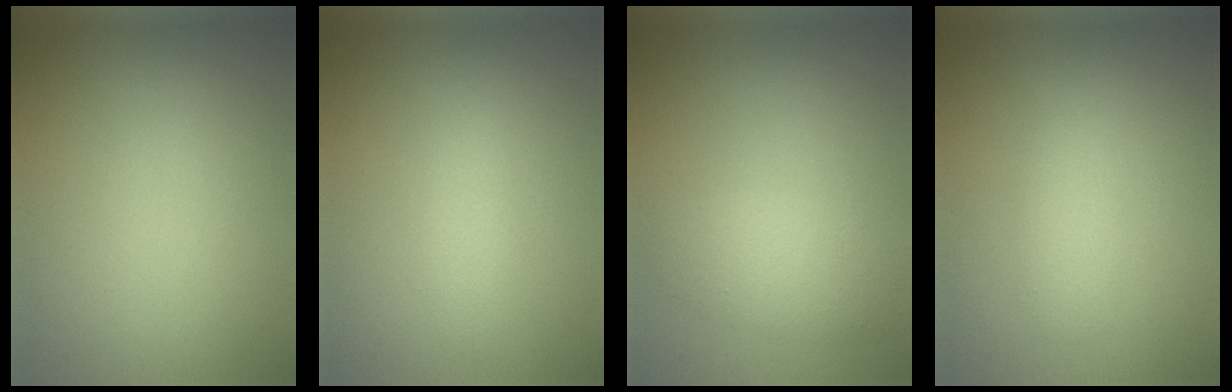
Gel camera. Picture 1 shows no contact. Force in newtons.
{"total": 1.6, "press": 1.6, "slide": 0.1}
{"total": 2.9, "press": 2.9, "slide": 0.0}
{"total": 1.7, "press": 1.7, "slide": 0.1}